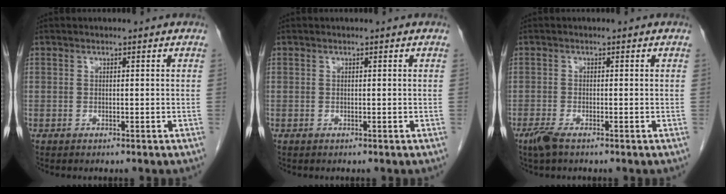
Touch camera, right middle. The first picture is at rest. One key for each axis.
{"total": 0.0}
{"total": 2.4, "fx": -1.7, "fy": 0.5, "fz": 1.6, "tx": -0.040, "ty": -0.006, "tz": -0.034}